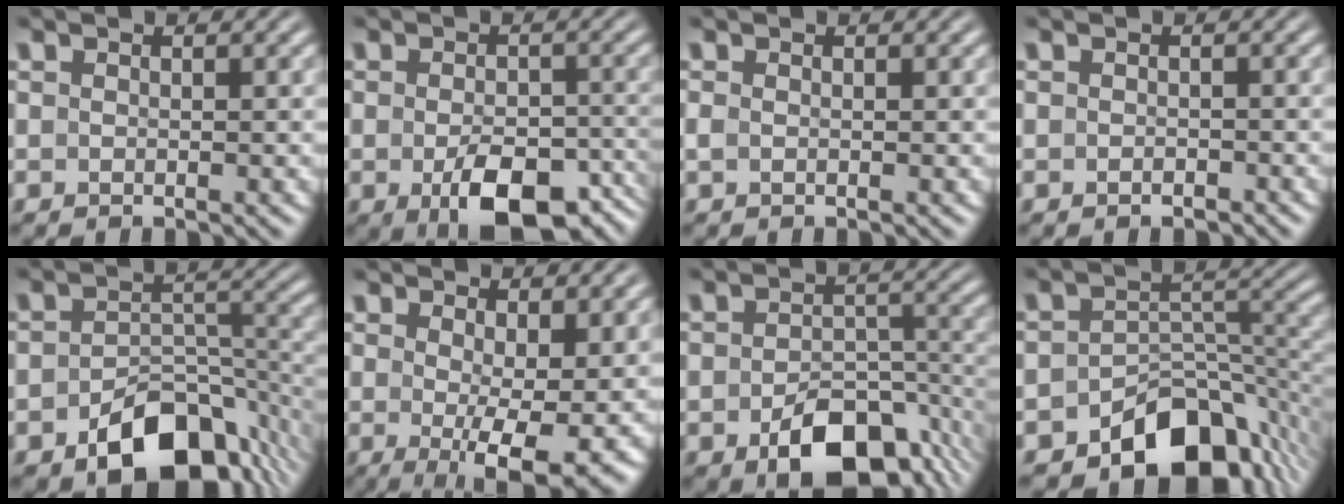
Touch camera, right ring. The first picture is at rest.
{"total": 7.6, "force": [-4.7, 2.8, 5.3], "torque": [-0.069, -0.020, -0.062]}
{"total": 0.6, "force": [-0.4, 0.2, 0.4], "torque": [-0.017, -0.008, 0.000]}
{"total": 1.1, "force": [-1.1, 0.1, 0.1], "torque": [-0.004, -0.006, -0.012]}
{"total": 9.4, "force": [-6.2, 4.5, 5.4], "torque": [-0.067, -0.019, -0.084]}
{"total": 6.1, "force": [-1.2, 1.4, 5.8], "torque": [-0.083, -0.033, 0.000]}
{"total": 8.7, "force": [-5.6, 3.9, 5.4], "torque": [-0.064, -0.016, -0.076]}
{"total": 12.0, "force": [-7.7, 6.7, 6.3], "torque": [-0.090, -0.031, -0.109]}